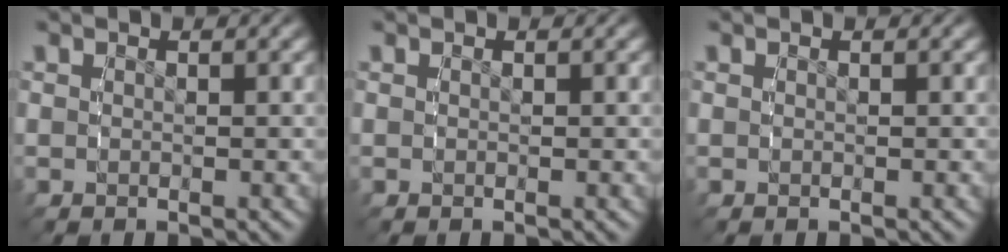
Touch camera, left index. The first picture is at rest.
{"total": 0.0}
{"total": 0.0}